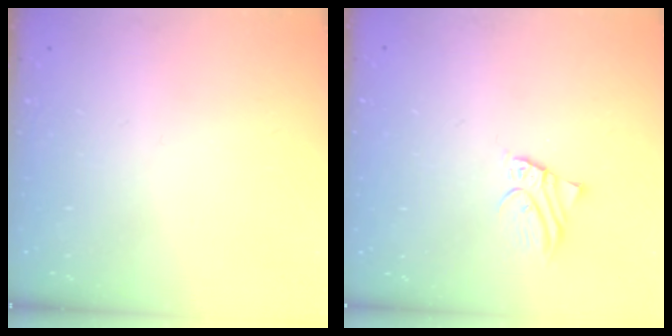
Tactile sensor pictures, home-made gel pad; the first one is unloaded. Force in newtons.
{"total": 2.1, "press": 2.1, "slide": 0.1}